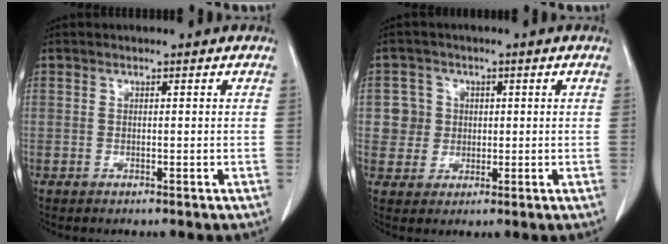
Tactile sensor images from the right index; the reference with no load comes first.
{"total": 4.4, "force": [0.7, 4.3, 0.1], "torque": [0.008, 0.012, 0.016]}